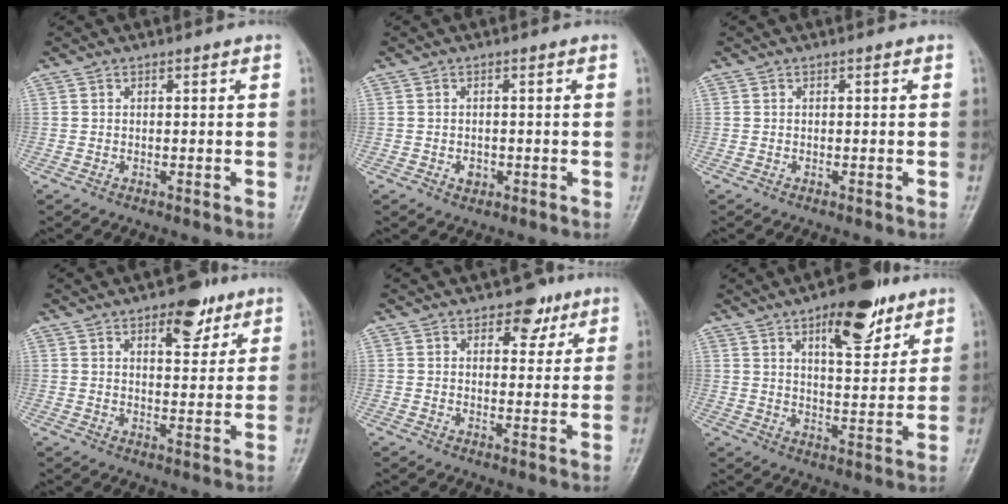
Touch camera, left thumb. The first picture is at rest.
{"total": 1.8, "force": [-0.5, 1.4, 1.0], "torque": [-0.007, 0.002, -0.004]}
{"total": 0.0}
{"total": 7.6, "force": [4.5, 3.6, 4.9], "torque": [-0.042, -0.022, 0.060]}
{"total": 5.2, "force": [3.1, 3.3, 2.6], "torque": [-0.004, -0.014, 0.041]}
{"total": 12.2, "force": [7.2, 4.8, 8.6], "torque": [-0.097, -0.038, 0.106]}